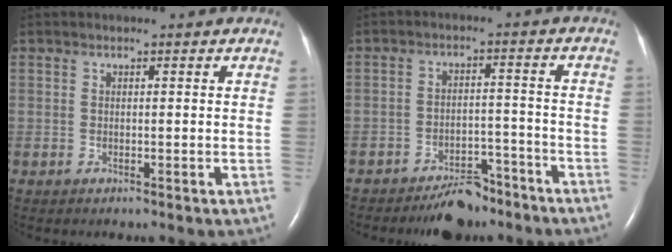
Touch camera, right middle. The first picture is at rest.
{"total": 6.7, "force": [-5.7, 2.7, 2.2], "torque": [-0.033, 0.007, -0.089]}